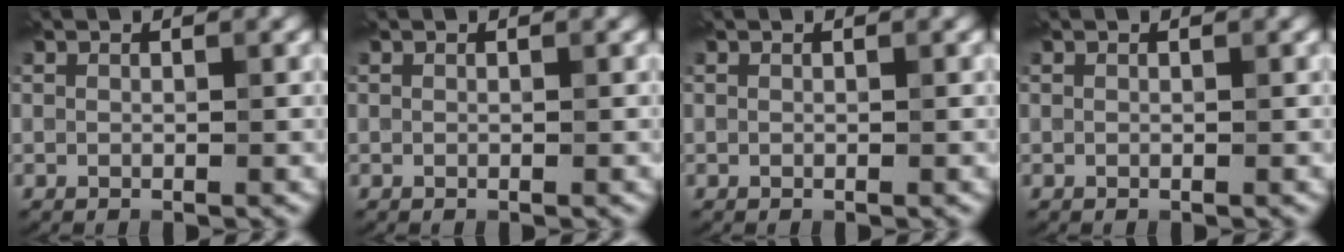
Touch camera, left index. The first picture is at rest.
{"total": 0.0}
{"total": 0.0}
{"total": 0.0}